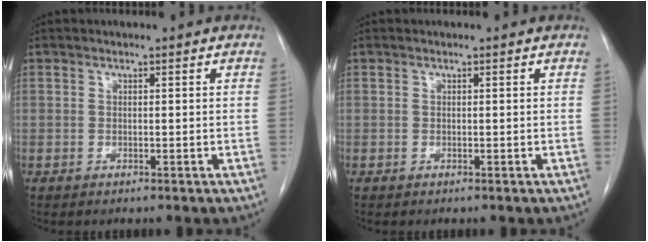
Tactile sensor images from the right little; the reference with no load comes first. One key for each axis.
{"total": 0.0}